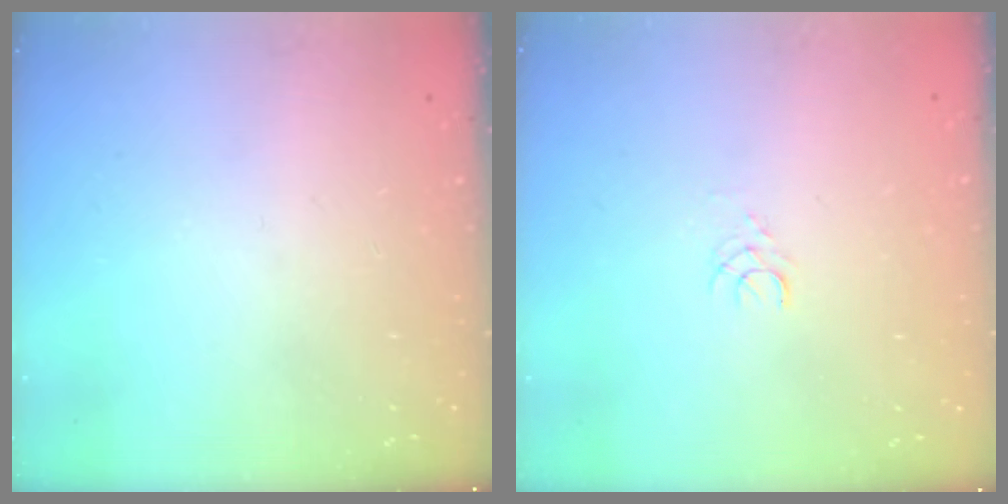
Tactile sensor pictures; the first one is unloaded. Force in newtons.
{"total": 2.5, "press": 2.5, "slide": 0.2}